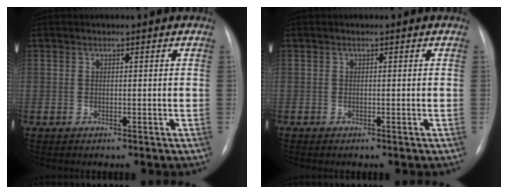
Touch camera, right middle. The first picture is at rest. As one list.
[{"total": 0.0}]